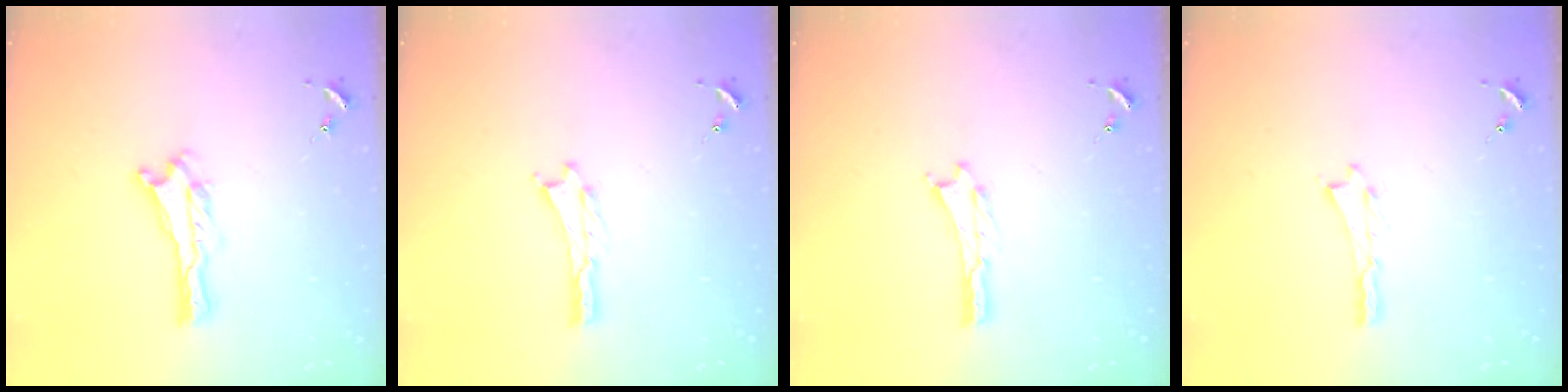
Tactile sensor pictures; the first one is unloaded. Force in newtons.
{"total": 0.0}
{"total": 0.0}
{"total": 0.0}